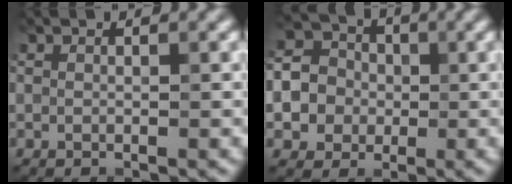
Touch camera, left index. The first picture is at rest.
{"total": 6.1, "force": [-0.6, 5.6, 2.2], "torque": [-0.040, 0.020, -0.032]}